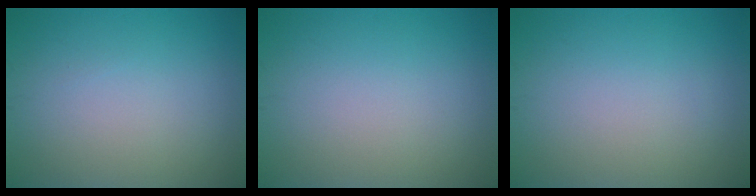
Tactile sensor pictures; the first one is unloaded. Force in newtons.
{"total": 0.0}
{"total": 0.0}